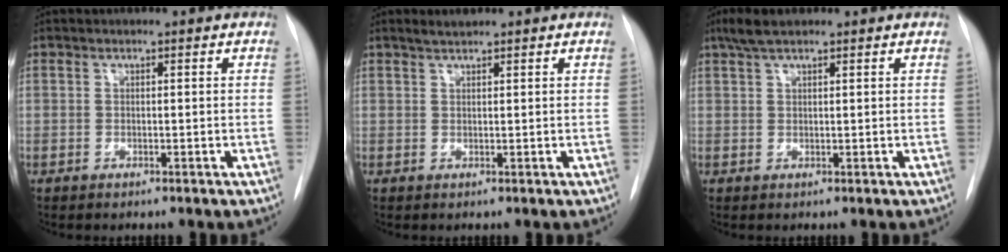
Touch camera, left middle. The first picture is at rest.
{"total": 1.3, "force": [1.2, 0.2, 0.5], "torque": [-0.011, 0.004, 0.025]}
{"total": 3.4, "force": [2.5, 1.0, 2.1], "torque": [-0.050, 0.013, 0.049]}